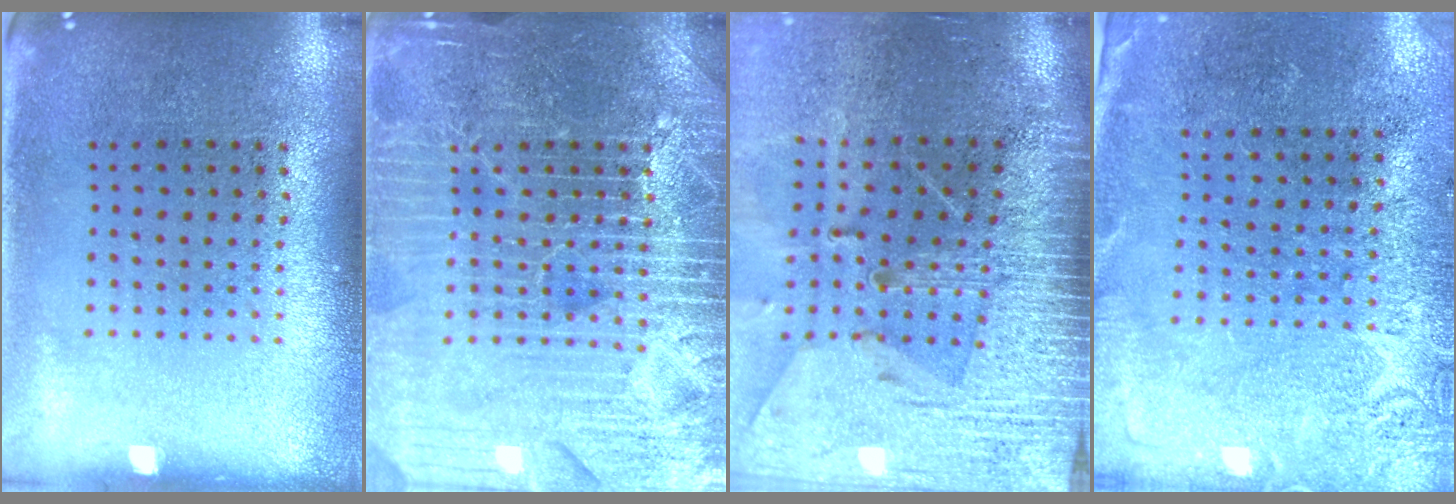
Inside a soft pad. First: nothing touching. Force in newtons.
{"total": 6.8, "press": 6.7, "slide": 0.8}
{"total": 4.1, "press": 3.5, "slide": 2.2}
{"total": 2.7, "press": 2.7, "slide": 0.7}